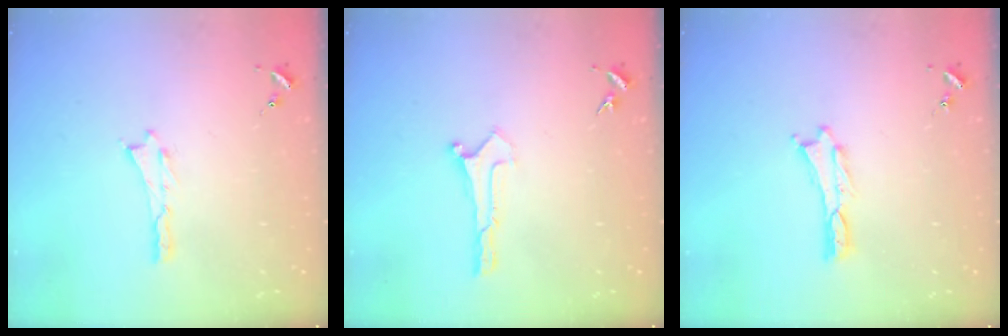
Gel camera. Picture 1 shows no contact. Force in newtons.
{"total": 0.0}
{"total": 0.0}